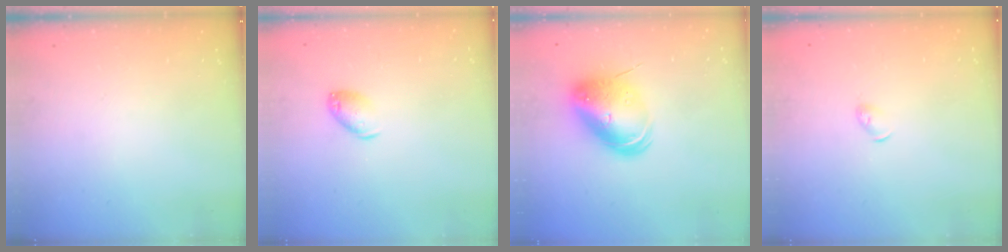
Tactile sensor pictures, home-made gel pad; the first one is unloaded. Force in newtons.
{"total": 7.3, "press": 7.2, "slide": 0.9}
{"total": 10.9, "press": 10.7, "slide": 2.0}
{"total": 3.3, "press": 3.2, "slide": 0.6}